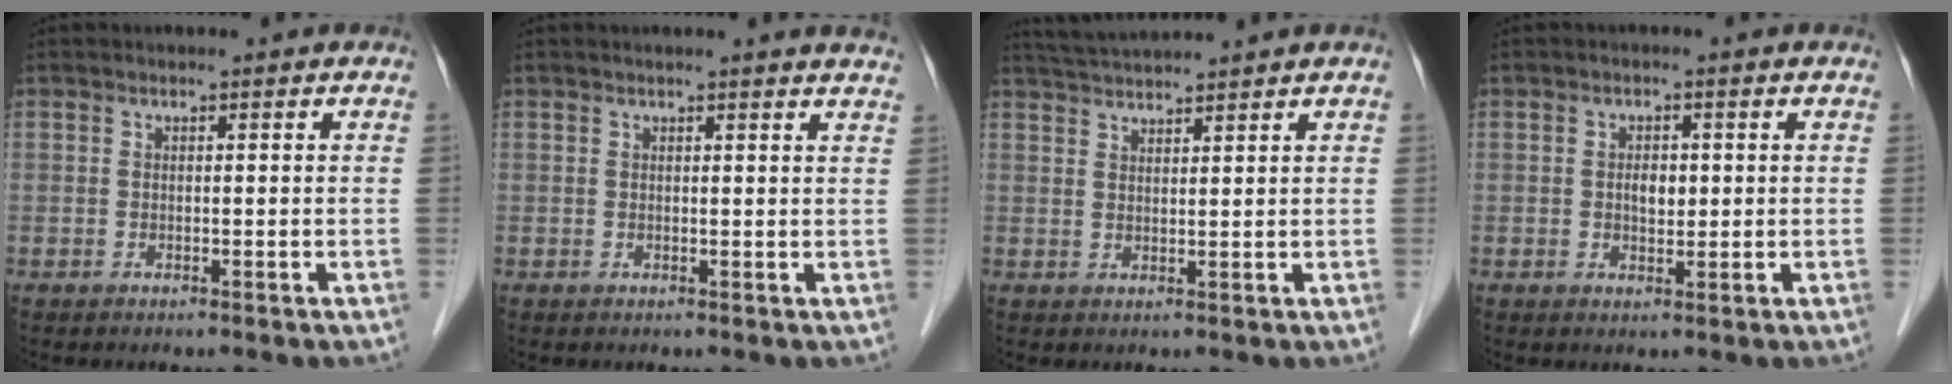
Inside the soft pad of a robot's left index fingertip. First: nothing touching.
{"total": 5.6, "force": [5.3, -0.2, 1.8], "torque": [-0.017, -0.005, 0.035]}
{"total": 4.7, "force": [4.5, -0.9, 1.2], "torque": [-0.026, 0.022, 0.082]}
{"total": 2.3, "force": [-0.3, 1.3, 1.8], "torque": [-0.032, -0.005, -0.004]}